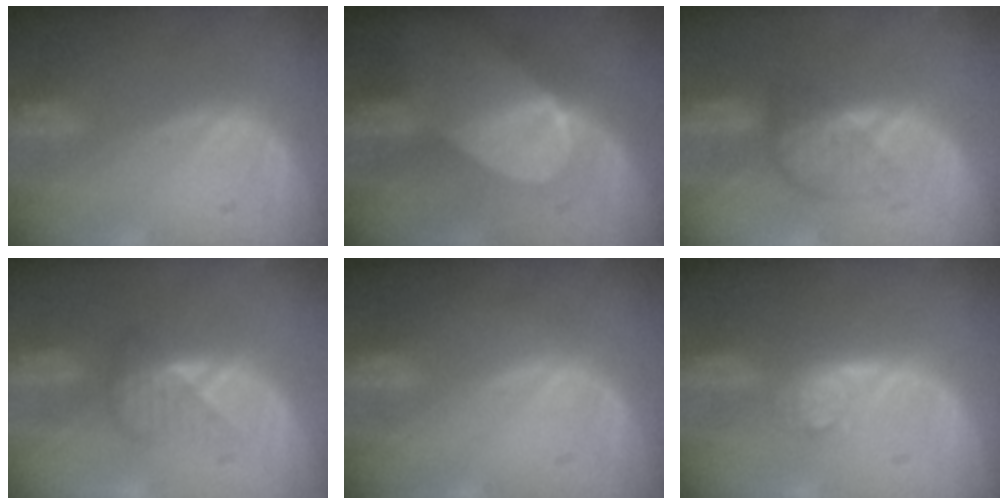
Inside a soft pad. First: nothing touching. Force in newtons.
{"total": 7.3, "press": 6.8, "slide": 2.7}
{"total": 4.2, "press": 3.7, "slide": 1.9}
{"total": 3.5, "press": 3.2, "slide": 1.5}
{"total": 0.0}
{"total": 3.9, "press": 3.5, "slide": 1.8}